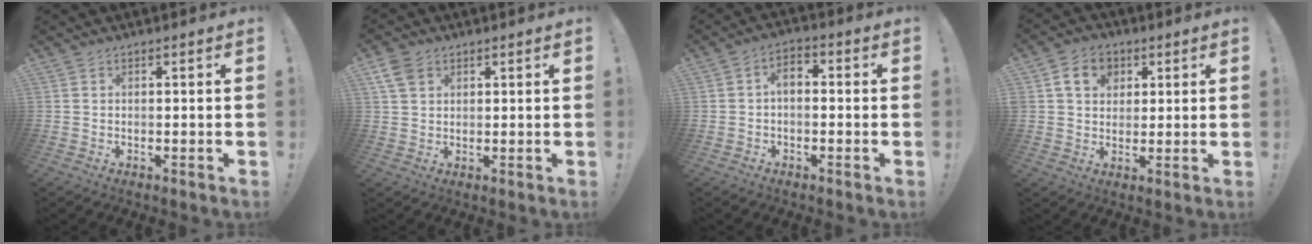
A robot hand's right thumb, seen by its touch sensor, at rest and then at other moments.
{"total": 5.7, "force": [2.8, 4.0, 2.9], "torque": [-0.060, 0.000, 0.058]}
{"total": 2.4, "force": [-0.8, 1.1, 1.9], "torque": [-0.041, 0.010, -0.015]}
{"total": 8.8, "force": [3.5, 6.9, 4.0], "torque": [-0.055, -0.006, 0.067]}